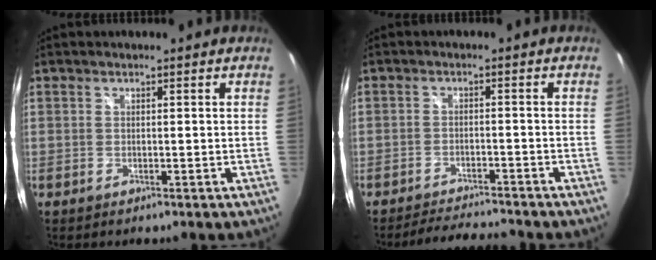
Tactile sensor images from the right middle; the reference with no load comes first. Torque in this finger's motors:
{"motor_torque": [0.34, -0.55, 0.06, -0.01]}